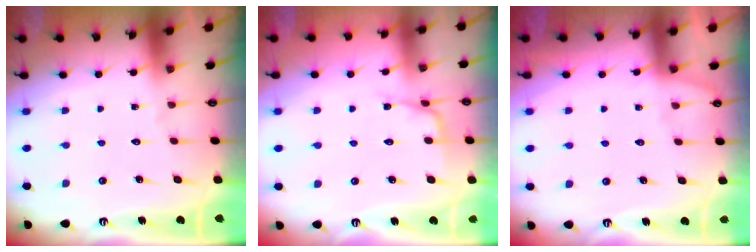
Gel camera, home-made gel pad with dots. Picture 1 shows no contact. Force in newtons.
{"total": 2.8, "press": 2.8, "slide": 0.4}
{"total": 2.4, "press": 2.4, "slide": 0.4}